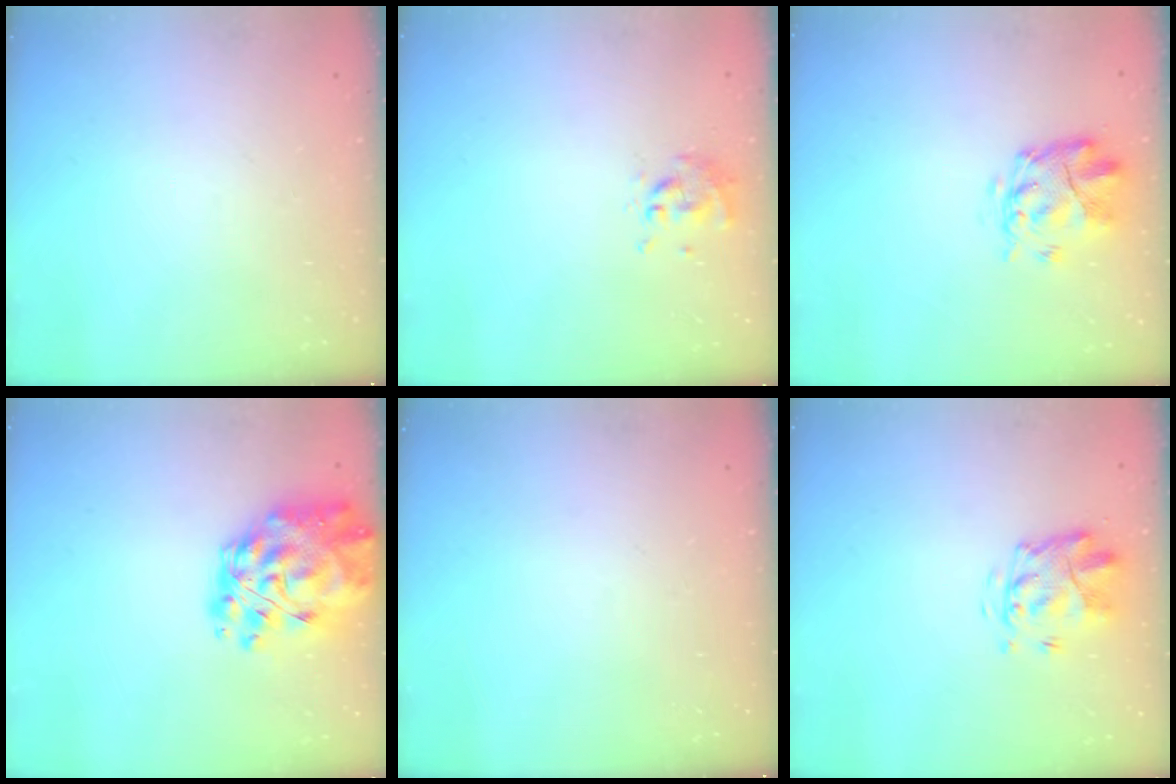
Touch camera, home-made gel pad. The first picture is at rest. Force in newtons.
{"total": 0.5, "press": 0.5, "slide": 0.2}
{"total": 4.0, "press": 3.6, "slide": 1.8}
{"total": 18.5, "press": 17.5, "slide": 6.1}
{"total": 0.0}
{"total": 3.8, "press": 3.4, "slide": 1.8}